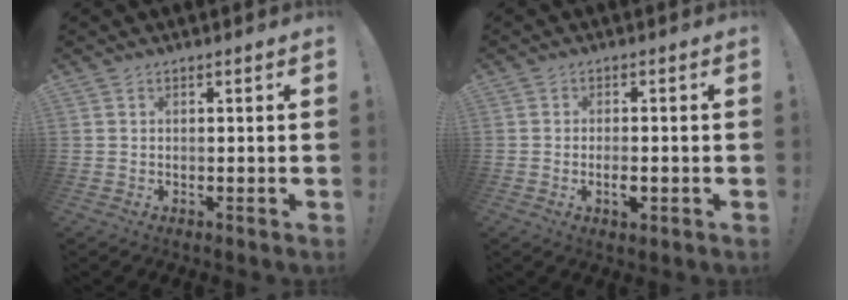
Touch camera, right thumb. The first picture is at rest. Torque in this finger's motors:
{"motor_torque": [-0.17, -0.29, 0.08, -0.02, 0.08]}